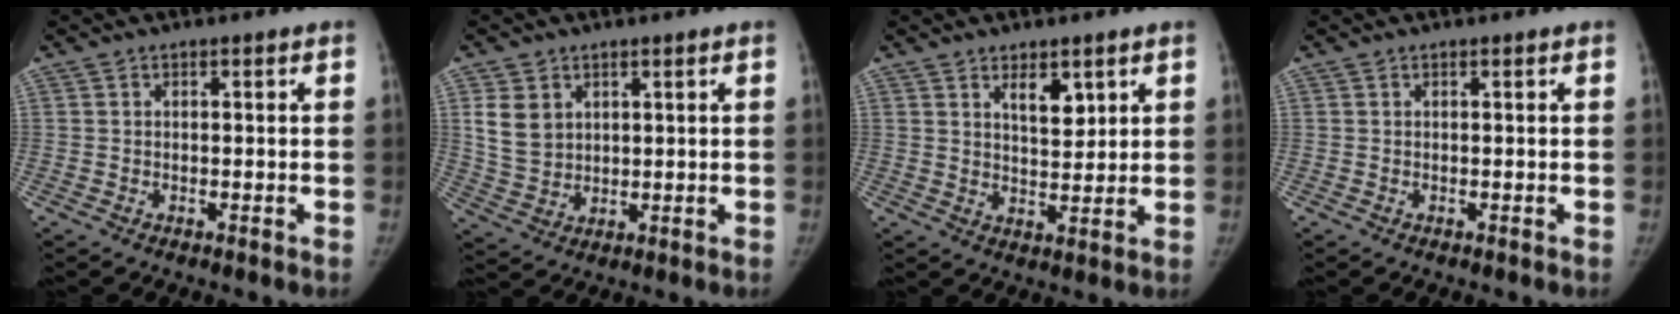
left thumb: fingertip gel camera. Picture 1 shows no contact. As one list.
[{"total": 6.6, "force": [2.5, 5.0, 3.4], "torque": [-0.051, -0.011, 0.060]}, {"total": 5.4, "force": [2.9, 2.7, 3.7], "torque": [-0.037, -0.023, 0.049]}, {"total": 0.0}]